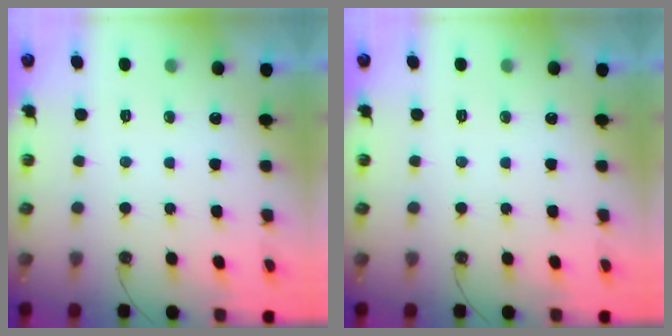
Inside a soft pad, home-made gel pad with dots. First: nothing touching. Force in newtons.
{"total": 0.0}